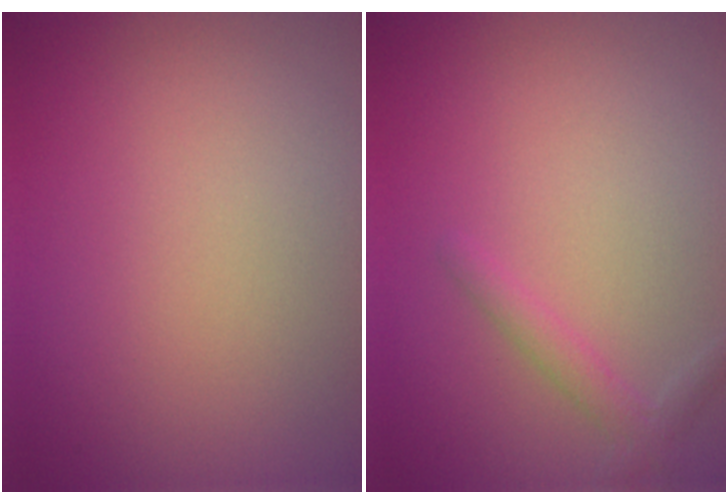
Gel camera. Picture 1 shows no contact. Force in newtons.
{"total": 1.6, "press": 1.6, "slide": 0.1}